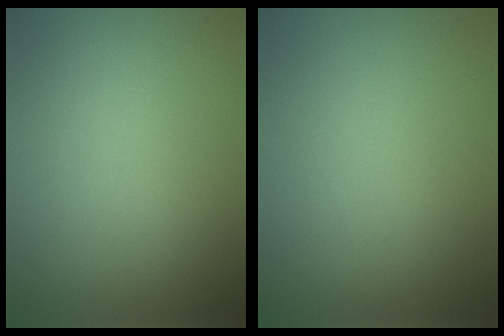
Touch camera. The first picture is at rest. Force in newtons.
{"total": 0.0}